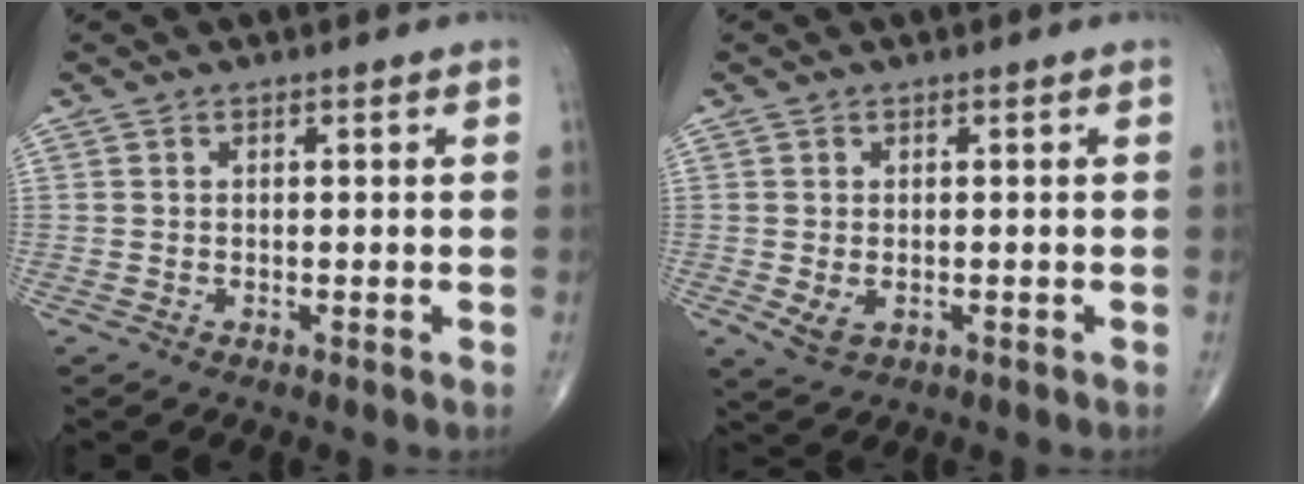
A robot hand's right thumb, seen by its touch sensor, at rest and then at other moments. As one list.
[{"total": 3.0, "force": [-0.6, 2.0, 2.2], "torque": [-0.040, -0.007, -0.002]}]